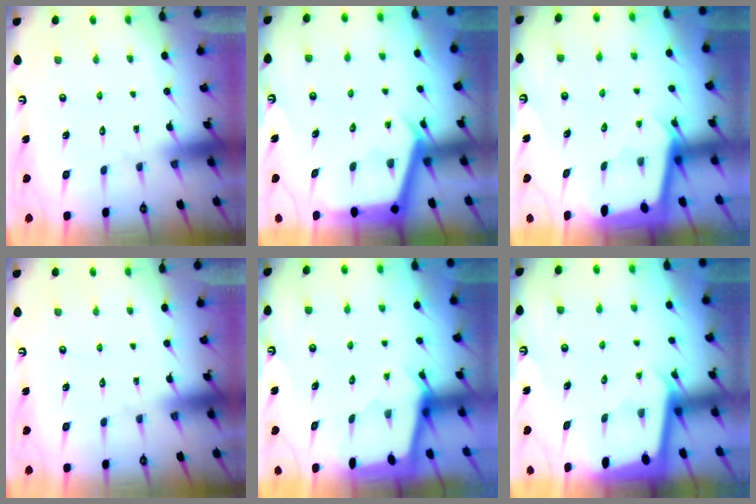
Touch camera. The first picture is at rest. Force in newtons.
{"total": 3.8, "press": 3.8, "slide": 0.4}
{"total": 2.0, "press": 1.9, "slide": 0.2}
{"total": 0.0}
{"total": 2.1, "press": 2.1, "slide": 0.3}
{"total": 1.9, "press": 1.9, "slide": 0.0}